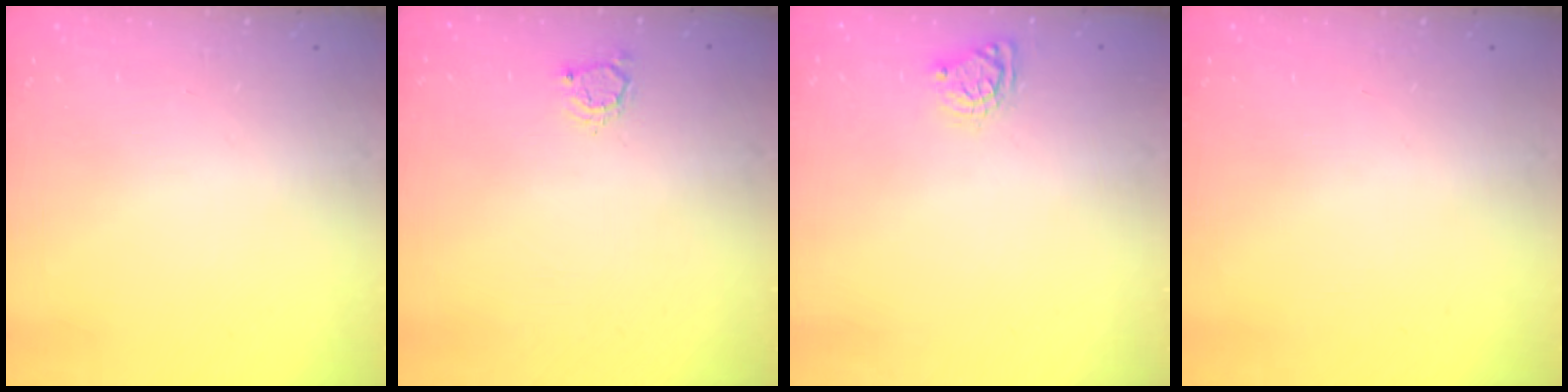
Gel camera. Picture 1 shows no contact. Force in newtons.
{"total": 3.5, "press": 3.5, "slide": 0.5}
{"total": 4.3, "press": 4.2, "slide": 0.3}
{"total": 0.0}